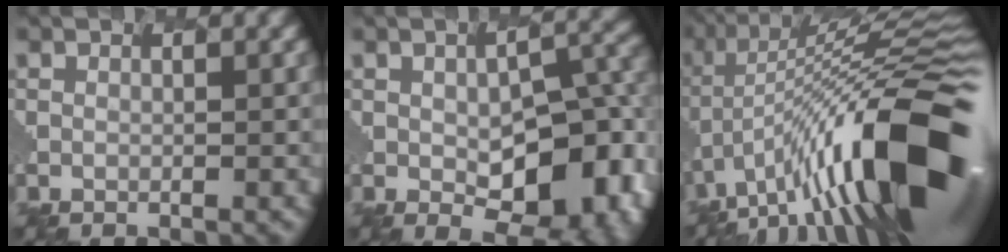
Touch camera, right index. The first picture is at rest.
{"total": 11.6, "force": [-3.0, 6.2, 9.3], "torque": [-0.118, -0.020, -0.042]}
{"total": 15.6, "force": [-5.1, 5.0, 13.8], "torque": [-0.217, 0.044, -0.100]}